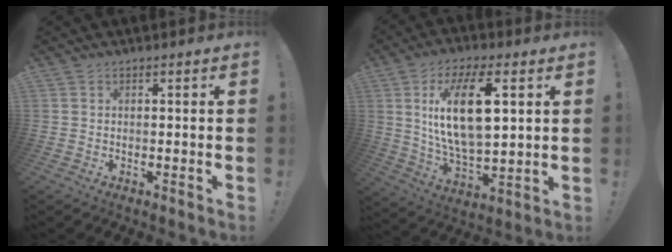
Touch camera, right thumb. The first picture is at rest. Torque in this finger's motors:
{"motor_torque": [-0.20, 2.17, 1.28, 1.30, 0.23]}